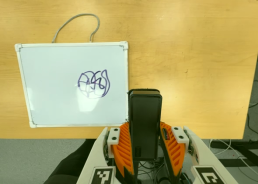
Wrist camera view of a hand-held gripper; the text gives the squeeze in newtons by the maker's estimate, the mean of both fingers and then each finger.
{"total": 4.9, "left": 3.2, "right": 6.7}